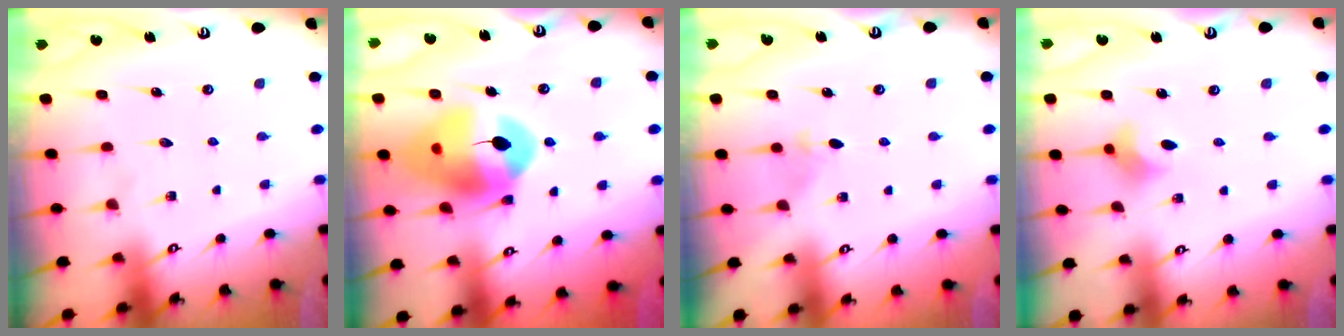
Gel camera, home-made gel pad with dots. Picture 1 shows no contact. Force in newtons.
{"total": 15.0, "press": 14.9, "slide": 1.9}
{"total": 2.7, "press": 2.6, "slide": 0.7}
{"total": 2.2, "press": 2.2, "slide": 0.2}